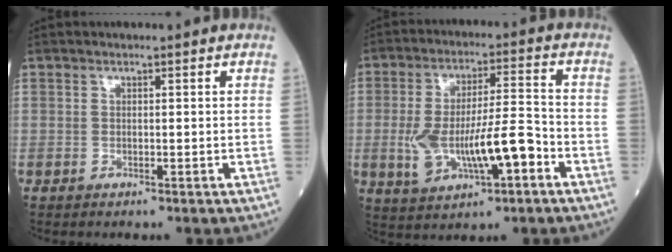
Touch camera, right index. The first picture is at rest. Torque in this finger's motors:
{"motor_torque": [0.36, -0.34, 0.26, 0.18]}